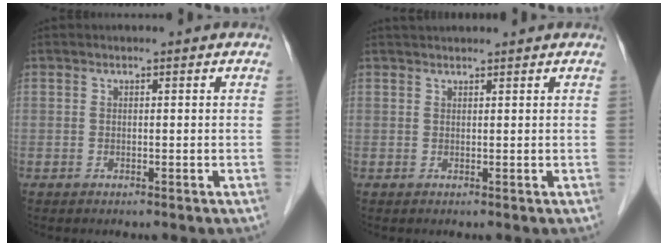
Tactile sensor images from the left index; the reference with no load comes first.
{"total": 3.2, "force": [3.1, 0.0, 0.9], "torque": [-0.010, 0.032, 0.049]}